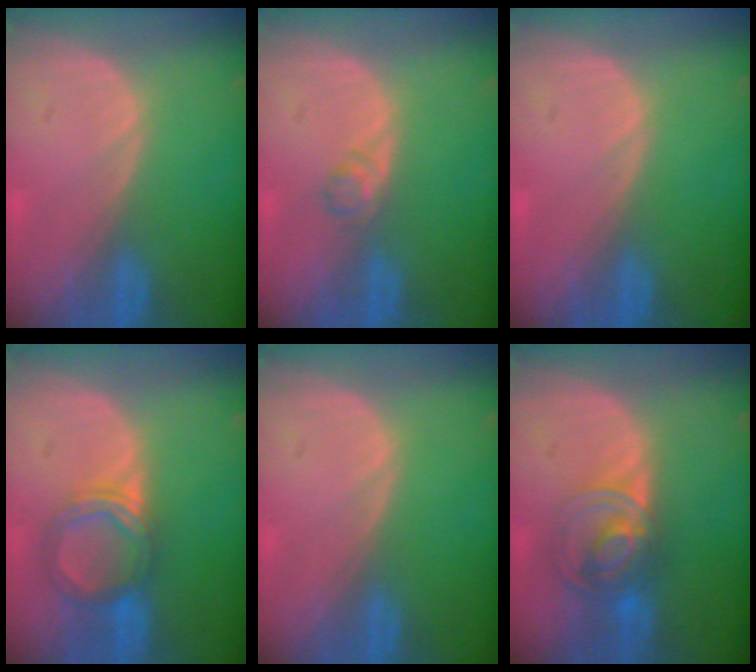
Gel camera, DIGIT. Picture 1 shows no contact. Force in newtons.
{"total": 1.6, "press": 1.6, "slide": 0.2}
{"total": 0.0}
{"total": 5.5, "press": 5.3, "slide": 1.8}
{"total": 0.0}
{"total": 7.5, "press": 6.1, "slide": 4.3}